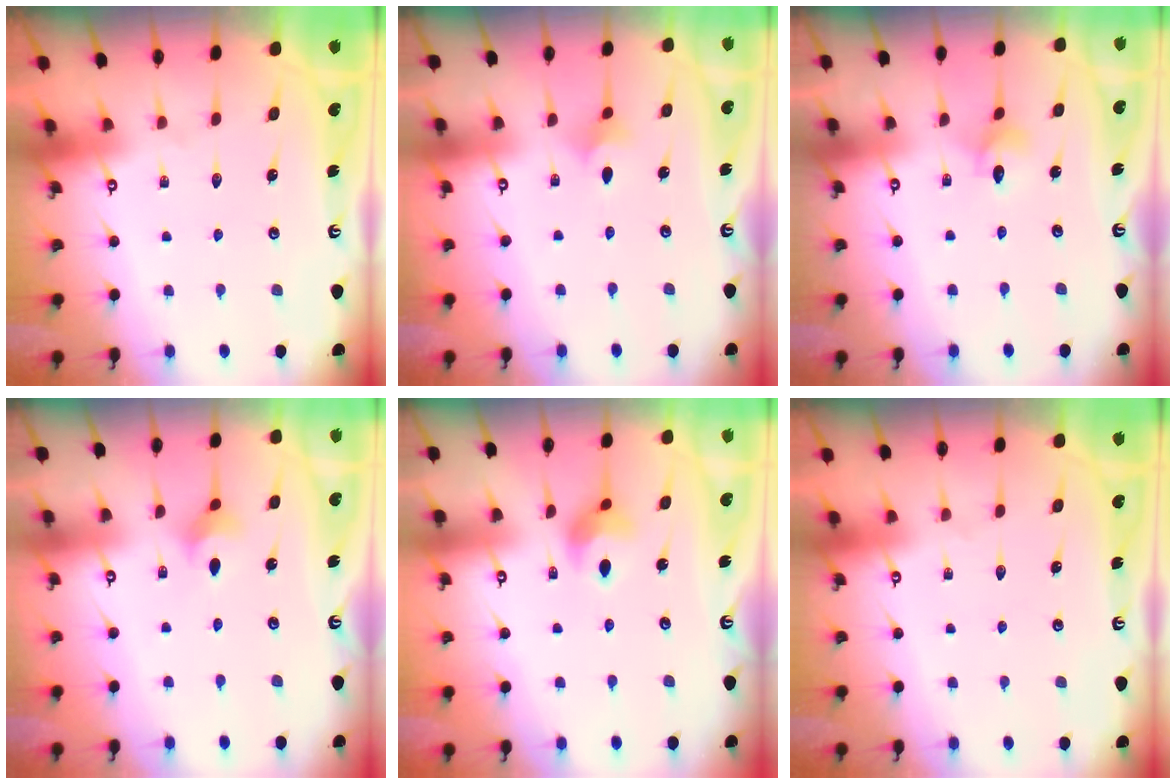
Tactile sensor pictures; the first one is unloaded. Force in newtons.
{"total": 3.6, "press": 3.5, "slide": 0.8}
{"total": 3.9, "press": 3.9, "slide": 0.3}
{"total": 3.9, "press": 3.9, "slide": 0.7}
{"total": 7.3, "press": 7.3, "slide": 0.9}
{"total": 0.0}